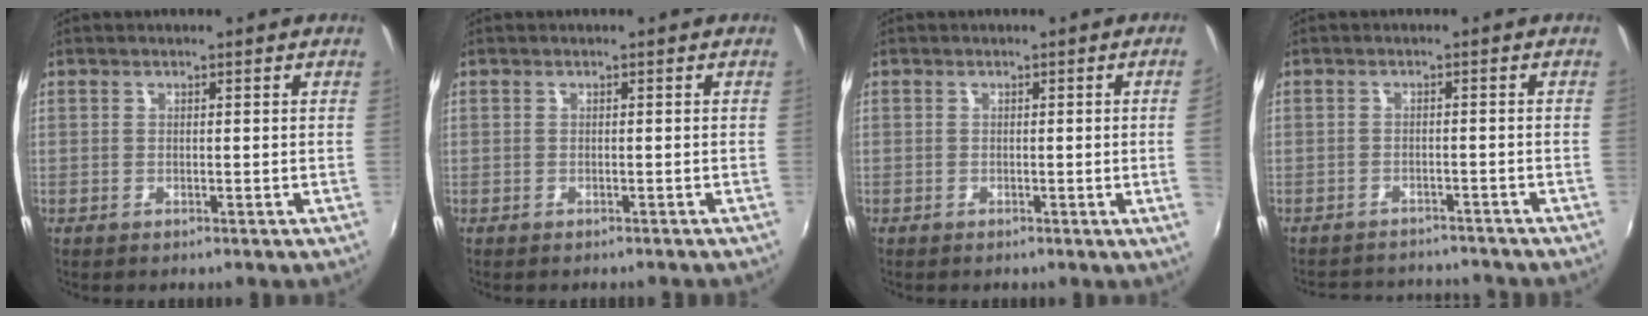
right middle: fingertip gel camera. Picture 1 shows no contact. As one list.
[{"total": 1.1, "force": [-1.0, 0.3, 0.3], "torque": [-0.009, -0.005, -0.013]}, {"total": 2.8, "force": [0.0, -1.7, 2.2], "torque": [-0.030, -0.015, 0.005]}, {"total": 9.4, "force": [-8.7, 2.6, 2.4], "torque": [-0.059, 0.003, -0.118]}]